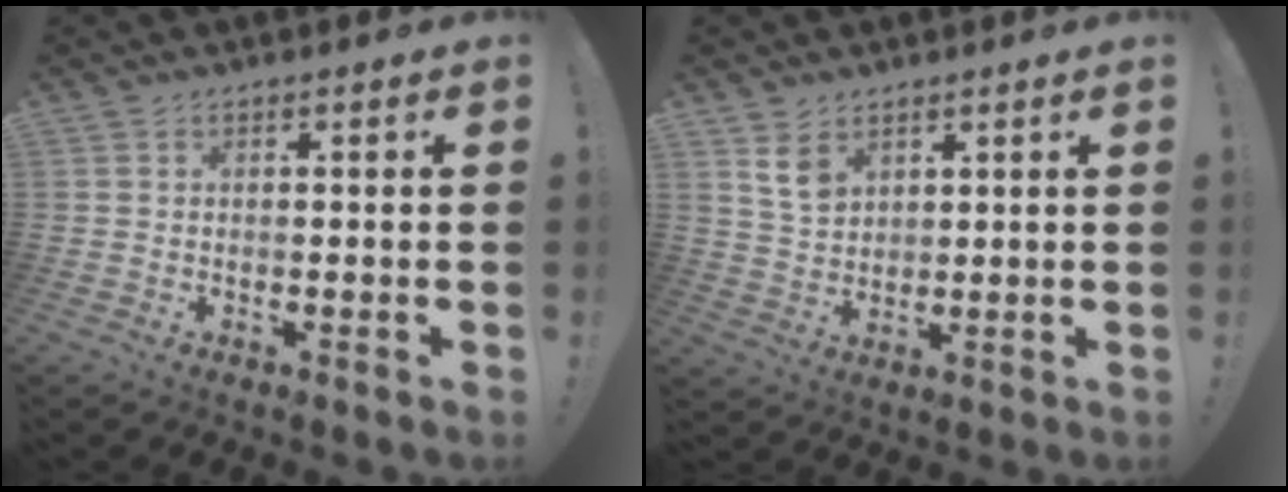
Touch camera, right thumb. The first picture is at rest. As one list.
[{"total": 6.8, "force": [4.0, 4.7, 2.9], "torque": [-0.040, -0.019, 0.077]}]